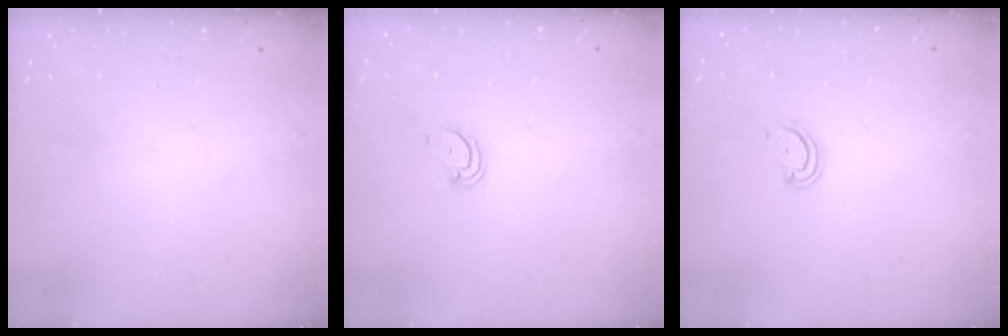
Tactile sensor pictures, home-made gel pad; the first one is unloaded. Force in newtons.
{"total": 2.7, "press": 2.7, "slide": 0.2}
{"total": 2.6, "press": 2.6, "slide": 0.3}